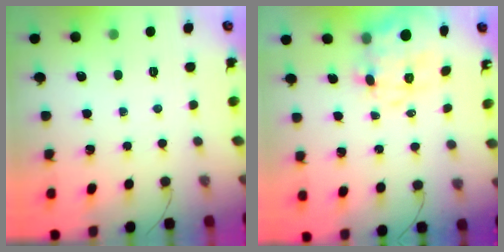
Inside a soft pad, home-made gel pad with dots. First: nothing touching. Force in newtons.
{"total": 11.5, "press": 11.1, "slide": 3.0}